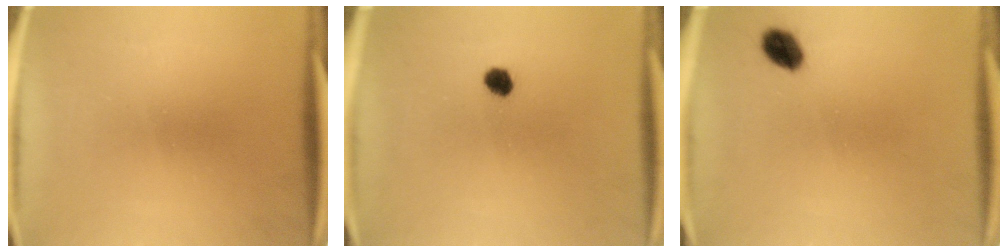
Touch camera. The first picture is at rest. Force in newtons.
{"total": 2.5}
{"total": 4.3}